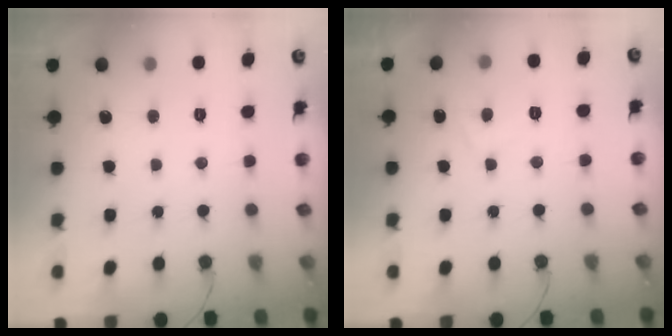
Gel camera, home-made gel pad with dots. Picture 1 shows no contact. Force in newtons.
{"total": 4.0, "press": 3.9, "slide": 0.7}